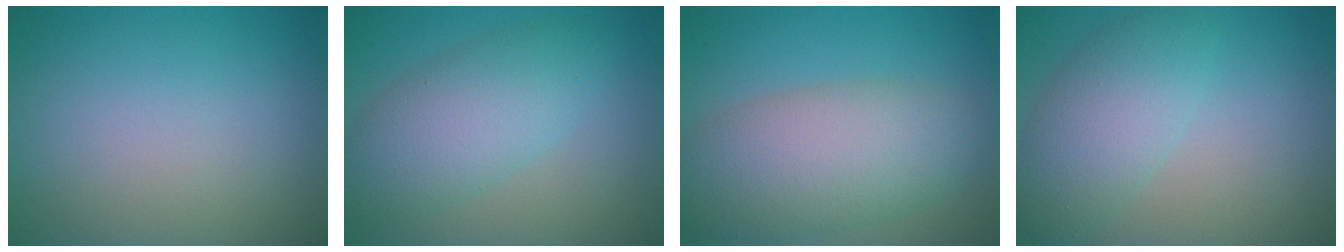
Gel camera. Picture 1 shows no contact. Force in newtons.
{"total": 5.7, "press": 5.7, "slide": 0.2}
{"total": 7.7, "press": 7.7, "slide": 0.7}
{"total": 4.7, "press": 4.7, "slide": 0.1}